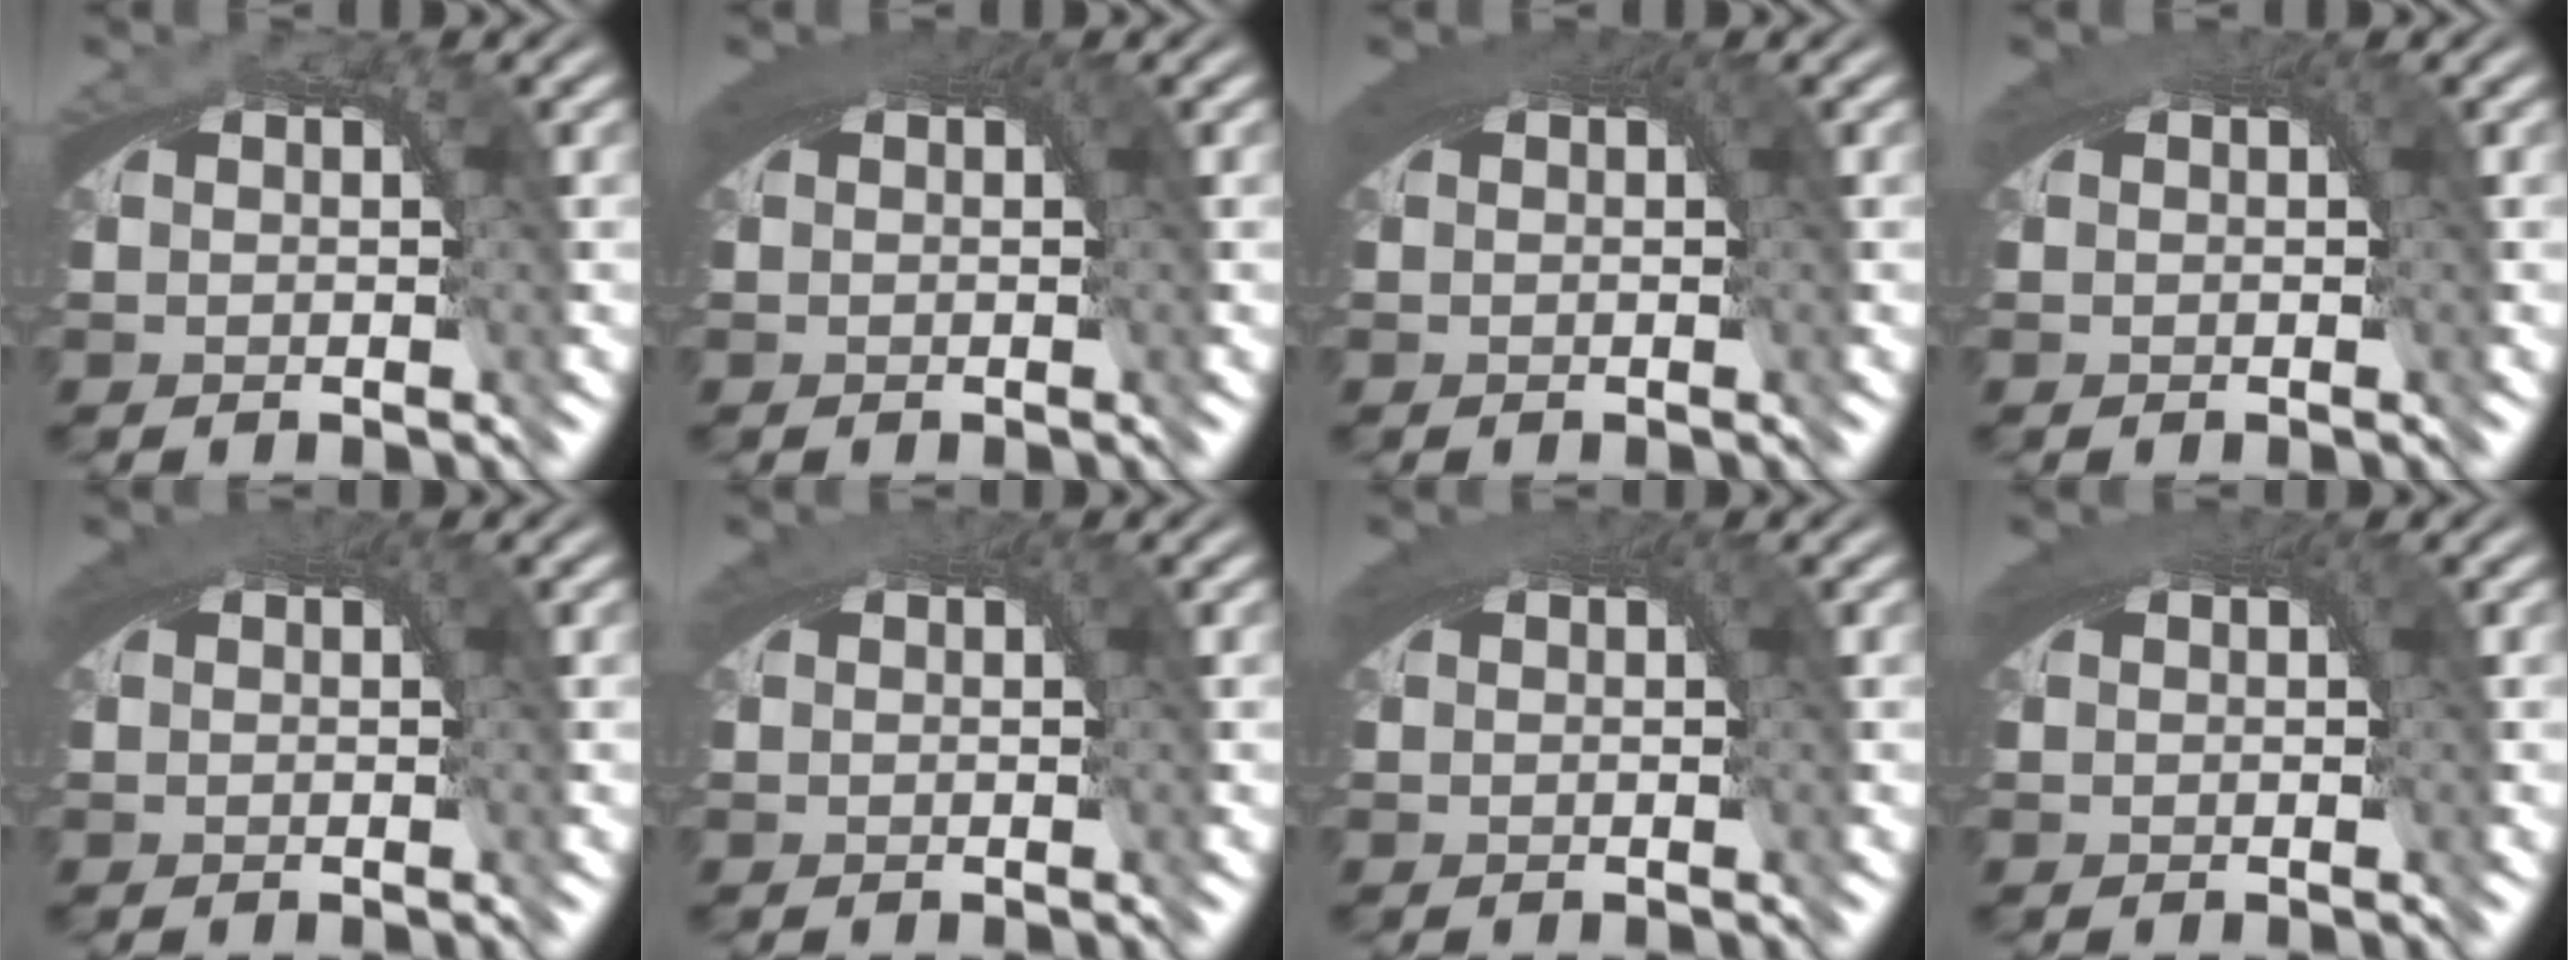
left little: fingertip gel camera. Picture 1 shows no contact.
{"total": 3.1, "force": [0.8, 1.6, 2.5], "torque": [-0.040, -0.006, 0.014]}
{"total": 3.2, "force": [0.9, 1.7, 2.6], "torque": [-0.041, -0.006, 0.016]}
{"total": 1.9, "force": [0.6, 1.1, 1.4], "torque": [-0.023, -0.005, 0.010]}
{"total": 2.2, "force": [0.6, 1.3, 1.7], "torque": [-0.026, -0.004, 0.010]}
{"total": 1.7, "force": [0.5, 1.1, 1.3], "torque": [-0.021, -0.005, 0.009]}
{"total": 2.5, "force": [0.6, 1.4, 1.9], "torque": [-0.031, -0.006, 0.011]}
{"total": 2.6, "force": [0.7, 1.5, 2.1], "torque": [-0.034, -0.005, 0.011]}